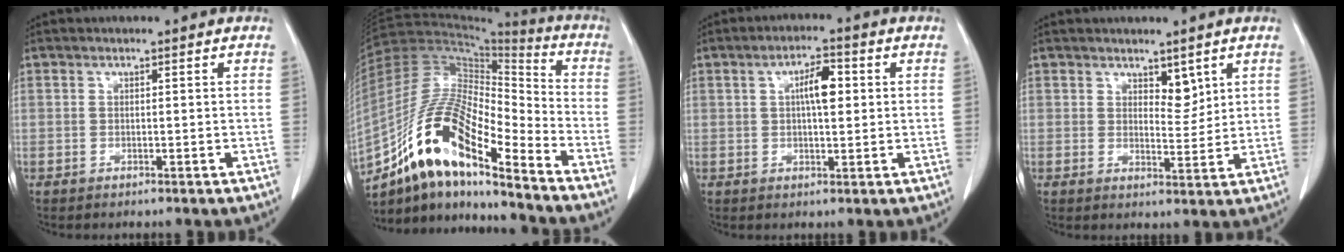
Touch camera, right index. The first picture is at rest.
{"total": 17.7, "force": [-11.5, 3.9, 12.9], "torque": [-0.251, 0.019, -0.203]}
{"total": 5.7, "force": [1.2, 2.0, 5.1], "torque": [-0.088, 0.011, 0.020]}
{"total": 3.2, "force": [2.1, 1.5, 1.9], "torque": [-0.025, -0.010, 0.039]}